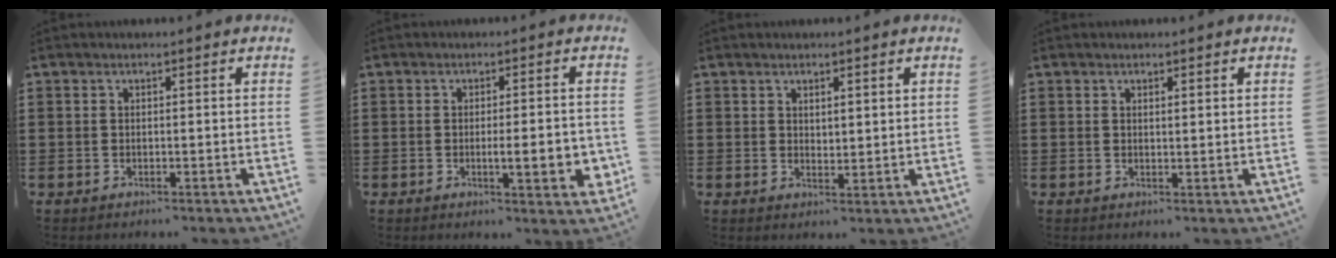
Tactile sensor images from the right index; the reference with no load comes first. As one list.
[{"total": 5.5, "force": [-1.0, 1.1, 5.3], "torque": [-0.070, -0.009, -0.019]}, {"total": 1.6, "force": [1.5, 0.6, 0.4], "torque": [-0.008, 0.005, 0.028]}, {"total": 0.9, "force": [0.7, 0.1, 0.5], "torque": [-0.009, 0.002, 0.013]}]